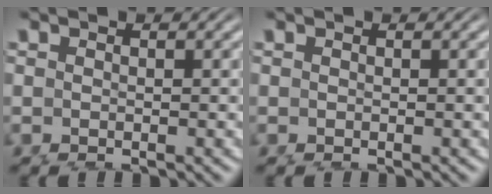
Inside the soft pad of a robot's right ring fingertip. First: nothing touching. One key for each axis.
{"total": 0.0}